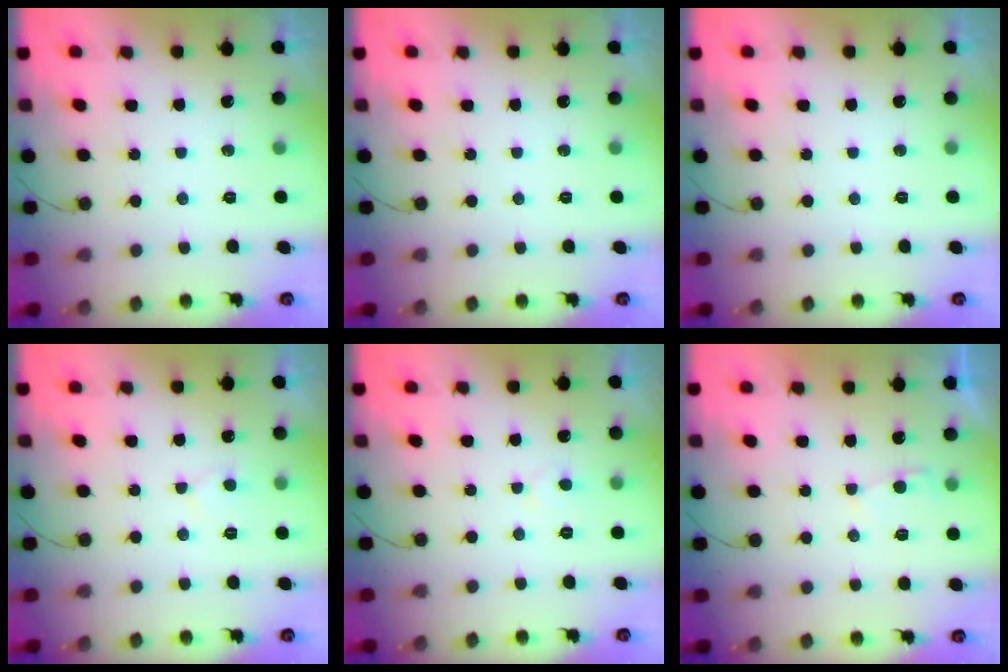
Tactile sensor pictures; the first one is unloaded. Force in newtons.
{"total": 0.0}
{"total": 0.0}
{"total": 3.4, "press": 3.4, "slide": 0.3}
{"total": 2.4, "press": 2.4, "slide": 0.2}
{"total": 2.0, "press": 2.0, "slide": 0.3}